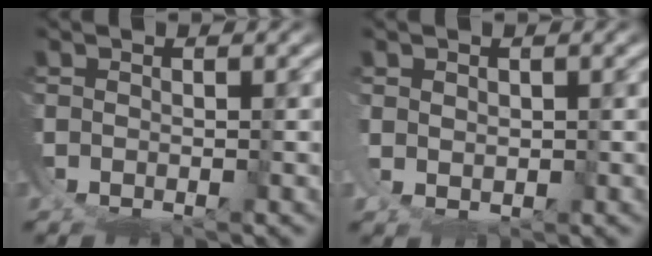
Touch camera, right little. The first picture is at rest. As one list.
[{"total": 1.7, "force": [1.0, 0.6, 1.2], "torque": [-0.031, -0.011, 0.031]}]